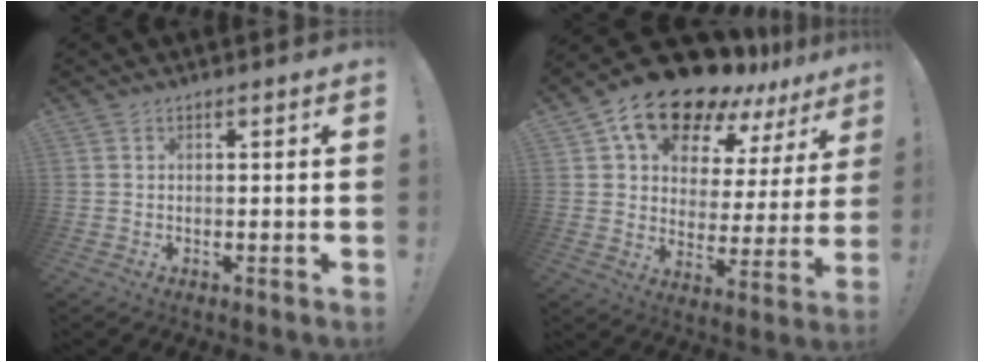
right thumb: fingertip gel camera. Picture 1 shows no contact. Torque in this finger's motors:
{"motor_torque": [2.16, 2.57, 0.30, 0.29, 0.29]}